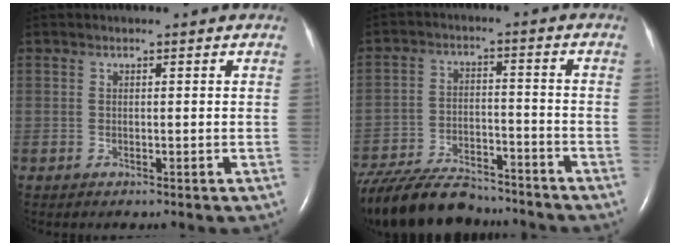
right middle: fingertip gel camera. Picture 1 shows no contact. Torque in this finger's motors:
{"motor_torque": [1.01, -1.13, 0.19, 0.05]}